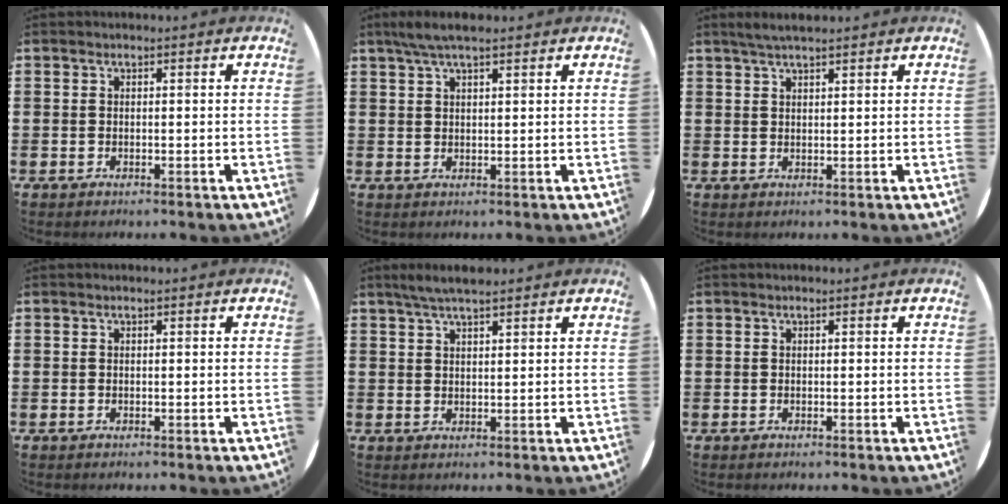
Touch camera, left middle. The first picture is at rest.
{"total": 3.5, "force": [2.5, 0.7, 2.3], "torque": [-0.049, 0.008, 0.045]}
{"total": 2.2, "force": [1.9, 0.2, 1.1], "torque": [-0.024, 0.005, 0.034]}
{"total": 0.0}
{"total": 3.4, "force": [2.9, 0.5, 1.7], "torque": [-0.038, 0.004, 0.051]}
{"total": 0.0}